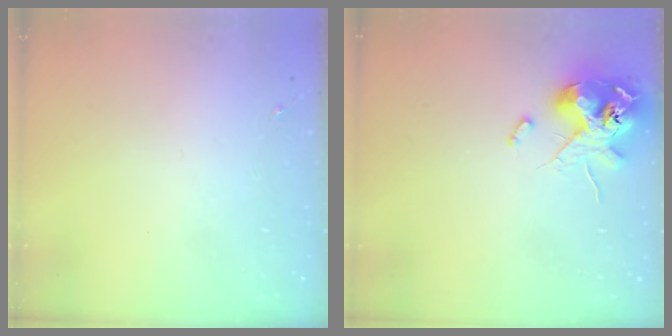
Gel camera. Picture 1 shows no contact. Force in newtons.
{"total": 12.7, "press": 12.5, "slide": 2.2}